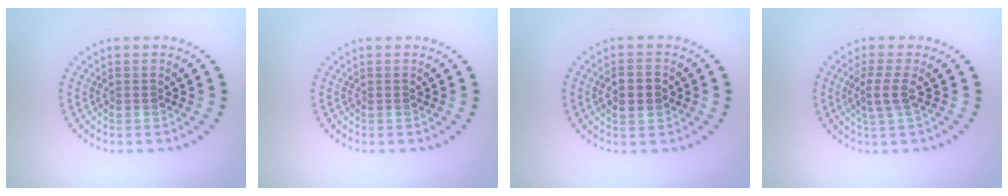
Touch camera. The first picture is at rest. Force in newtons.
{"total": 0.0}
{"total": 2.3, "press": 2.3, "slide": 0.2}
{"total": 2.3, "press": 1.8, "slide": 1.4}